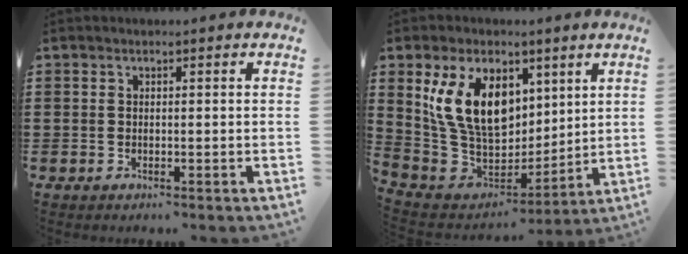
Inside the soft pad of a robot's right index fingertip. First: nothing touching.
{"total": 13.2, "force": [4.7, 9.0, 8.3], "torque": [-0.205, 0.003, 0.090]}